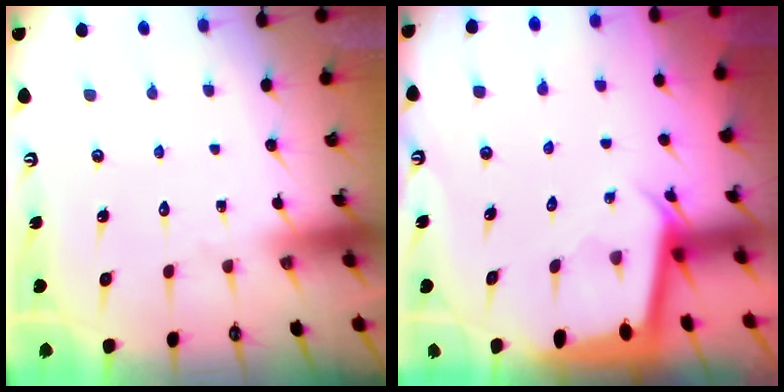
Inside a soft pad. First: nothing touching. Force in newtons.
{"total": 2.3, "press": 2.3, "slide": 0.1}